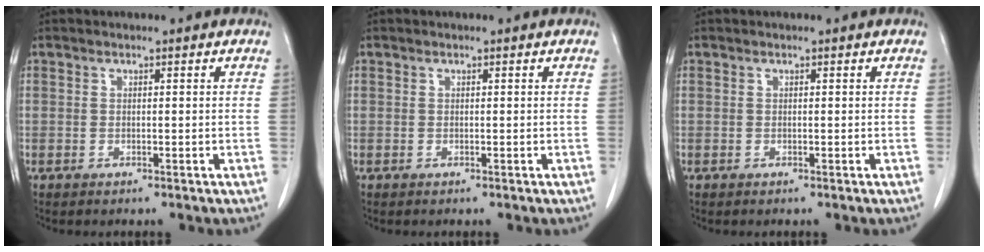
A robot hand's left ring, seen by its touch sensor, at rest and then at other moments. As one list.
[{"total": 0.0}, {"total": 0.0}]